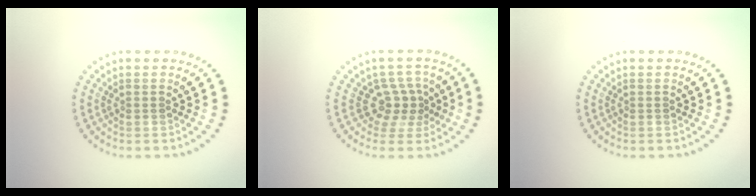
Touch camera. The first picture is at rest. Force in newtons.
{"total": 2.8, "press": 2.0, "slide": 2.0}
{"total": 0.0}